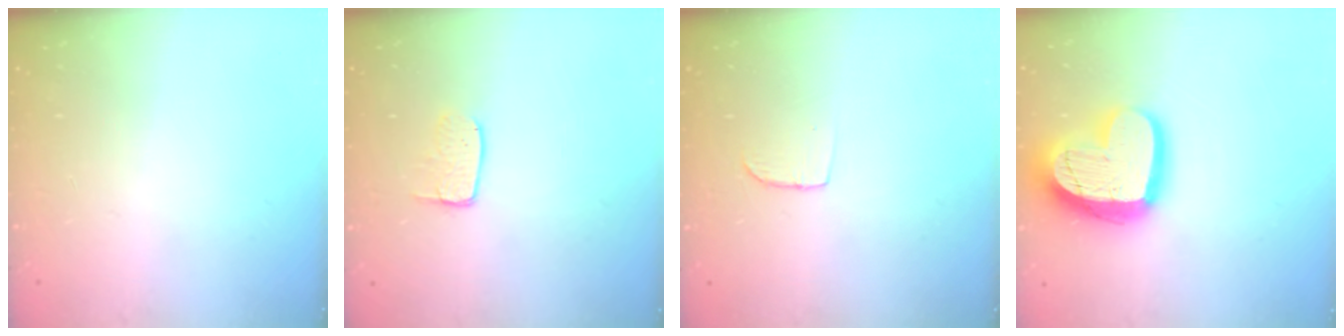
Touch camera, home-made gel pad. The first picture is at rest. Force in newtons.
{"total": 4.2, "press": 4.2, "slide": 0.3}
{"total": 3.8, "press": 3.8, "slide": 0.4}
{"total": 20.4, "press": 20.3, "slide": 1.7}